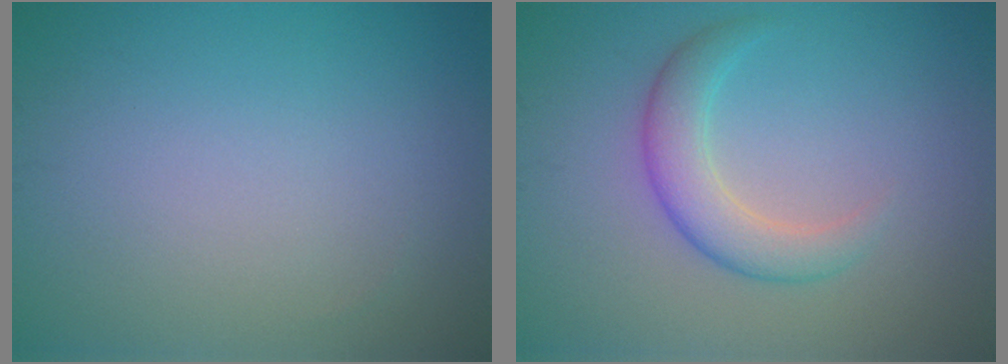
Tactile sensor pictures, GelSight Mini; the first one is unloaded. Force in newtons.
{"total": 3.3, "press": 3.3, "slide": 0.2}